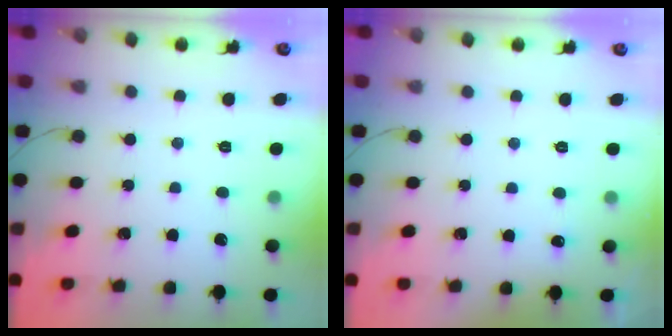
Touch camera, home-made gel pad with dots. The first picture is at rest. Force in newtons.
{"total": 10.2, "press": 1.6, "slide": 10.1}